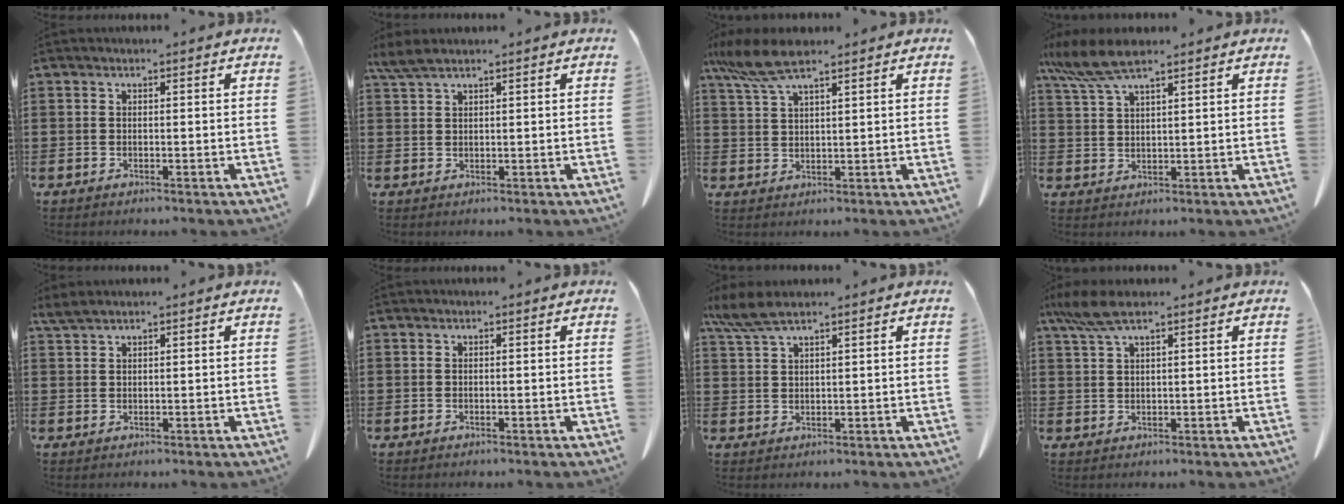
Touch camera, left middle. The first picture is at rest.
{"total": 2.8, "force": [2.0, 0.5, 1.9], "torque": [-0.042, 0.000, 0.037]}
{"total": 7.4, "force": [5.4, 1.3, 4.9], "torque": [-0.123, -0.010, 0.094]}
{"total": 7.2, "force": [5.4, 1.3, 4.7], "torque": [-0.112, -0.009, 0.096]}
{"total": 1.8, "force": [1.5, 0.2, 1.0], "torque": [-0.024, 0.000, 0.029]}
{"total": 0.0}
{"total": 4.7, "force": [3.4, 0.8, 3.1], "torque": [-0.076, -0.002, 0.062]}
{"total": 5.0, "force": [3.2, 1.1, 3.8], "torque": [-0.087, -0.001, 0.057]}